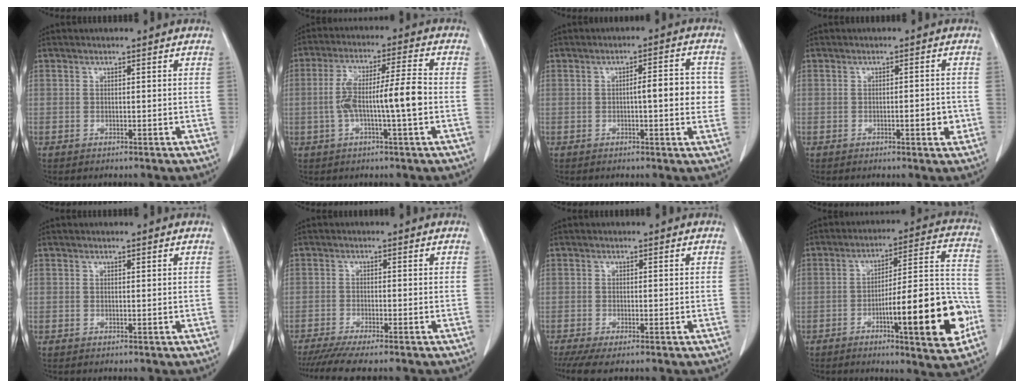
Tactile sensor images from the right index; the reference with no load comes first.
{"total": 9.7, "force": [-1.6, 0.6, 9.6], "torque": [-0.182, 0.018, -0.032]}
{"total": 6.1, "force": [-0.1, 1.3, 5.9], "torque": [-0.080, 0.012, -0.002]}
{"total": 2.5, "force": [-0.7, 0.7, 2.3], "torque": [-0.034, 0.000, -0.008]}
{"total": 0.0}
{"total": 6.9, "force": [-5.8, -0.2, 3.7], "torque": [-0.050, -0.018, -0.096]}
{"total": 3.7, "force": [-2.5, 0.8, 2.6], "torque": [-0.051, -0.011, -0.046]}
{"total": 18.6, "force": [-6.5, 2.4, 17.2], "torque": [-0.223, 0.014, -0.088]}